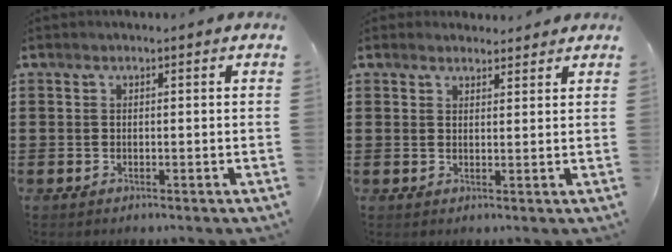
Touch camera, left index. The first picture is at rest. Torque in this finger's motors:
{"motor_torque": [2.14, 0.00, 0.14, 0.03]}